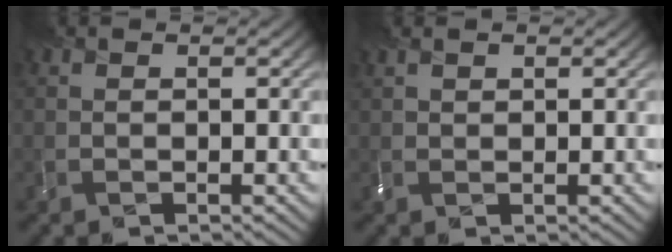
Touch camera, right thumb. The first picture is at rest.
{"total": 1.4, "force": [1.0, 0.7, 0.6], "torque": [-0.018, 0.005, 0.023]}